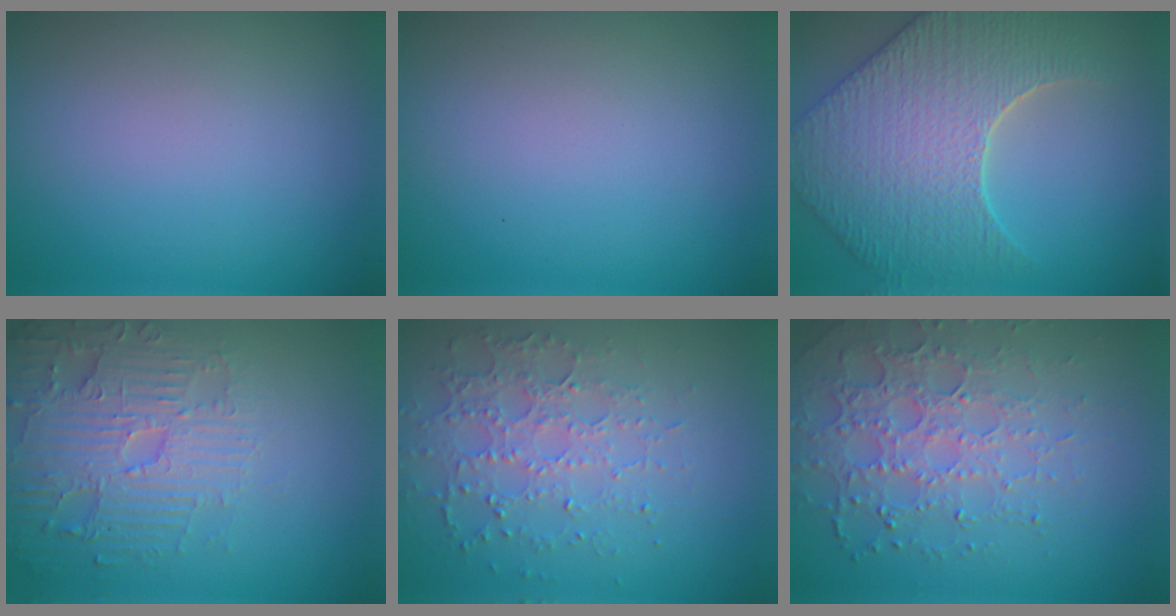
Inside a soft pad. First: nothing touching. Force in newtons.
{"total": 0.0}
{"total": 7.9, "press": 6.8, "slide": 4.1}
{"total": 4.6, "press": 4.4, "slide": 1.2}
{"total": 3.5, "press": 3.2, "slide": 1.4}
{"total": 4.9, "press": 4.2, "slide": 2.4}